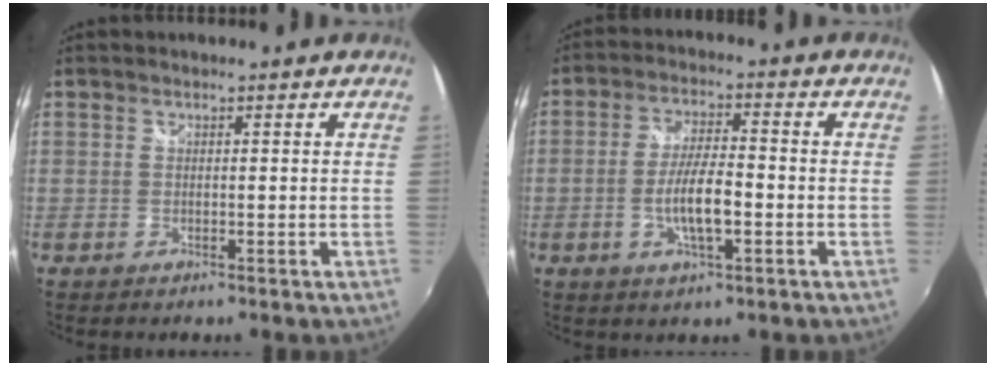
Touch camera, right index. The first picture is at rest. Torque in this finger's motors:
{"motor_torque": [0.27, -0.10, 0.45, 0.11]}